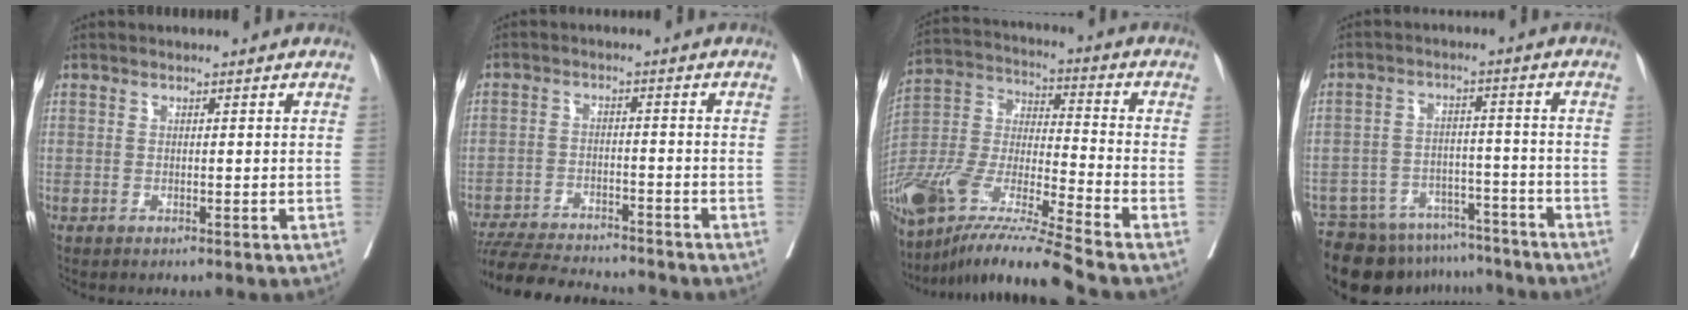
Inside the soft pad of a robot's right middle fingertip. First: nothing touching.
{"total": 13.9, "force": [-12.8, 1.9, 5.1], "torque": [-0.092, -0.016, -0.193]}
{"total": 19.7, "force": [-15.6, -0.6, 12.1], "torque": [-0.281, -0.038, -0.301]}
{"total": 13.7, "force": [-11.9, 6.0, 3.1], "torque": [-0.049, 0.012, -0.166]}